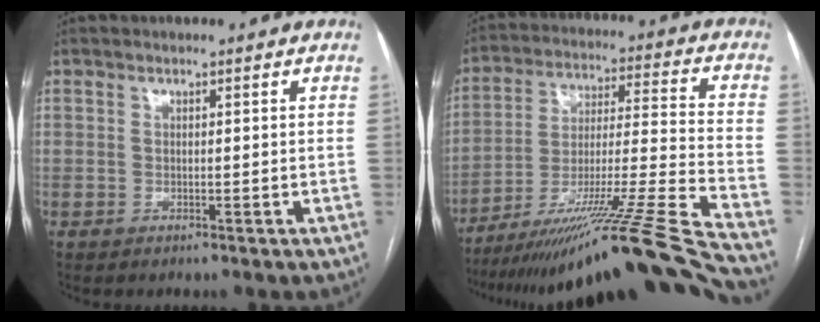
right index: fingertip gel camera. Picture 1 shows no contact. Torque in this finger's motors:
{"motor_torque": [1.21, -0.93, 0.75, 0.21]}